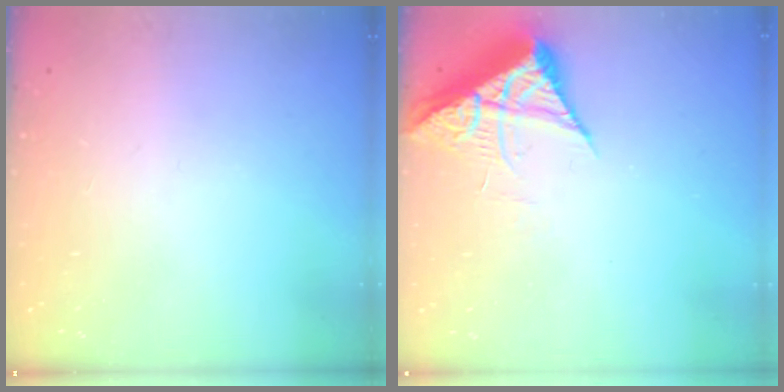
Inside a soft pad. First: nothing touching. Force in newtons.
{"total": 7.5, "press": 7.5, "slide": 0.8}